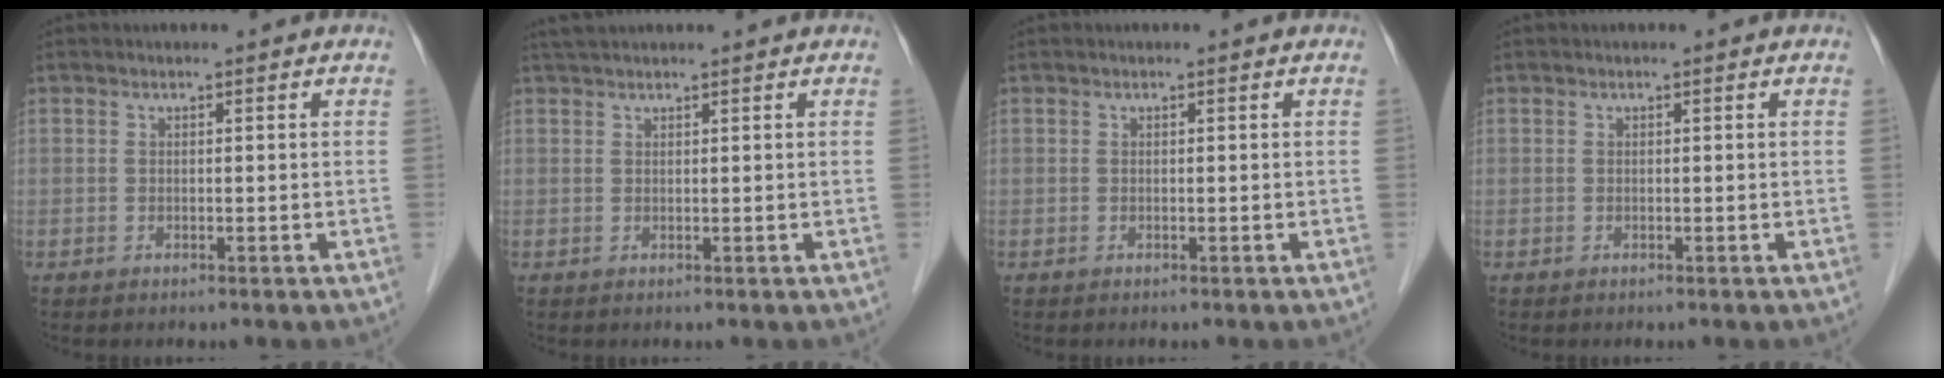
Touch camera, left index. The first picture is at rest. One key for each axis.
{"total": 2.8, "fx": 2.6, "fy": 0.0, "fz": 1.1, "tx": -0.011, "ty": 0.025, "tz": 0.043}
{"total": 0.0}
{"total": 0.0}